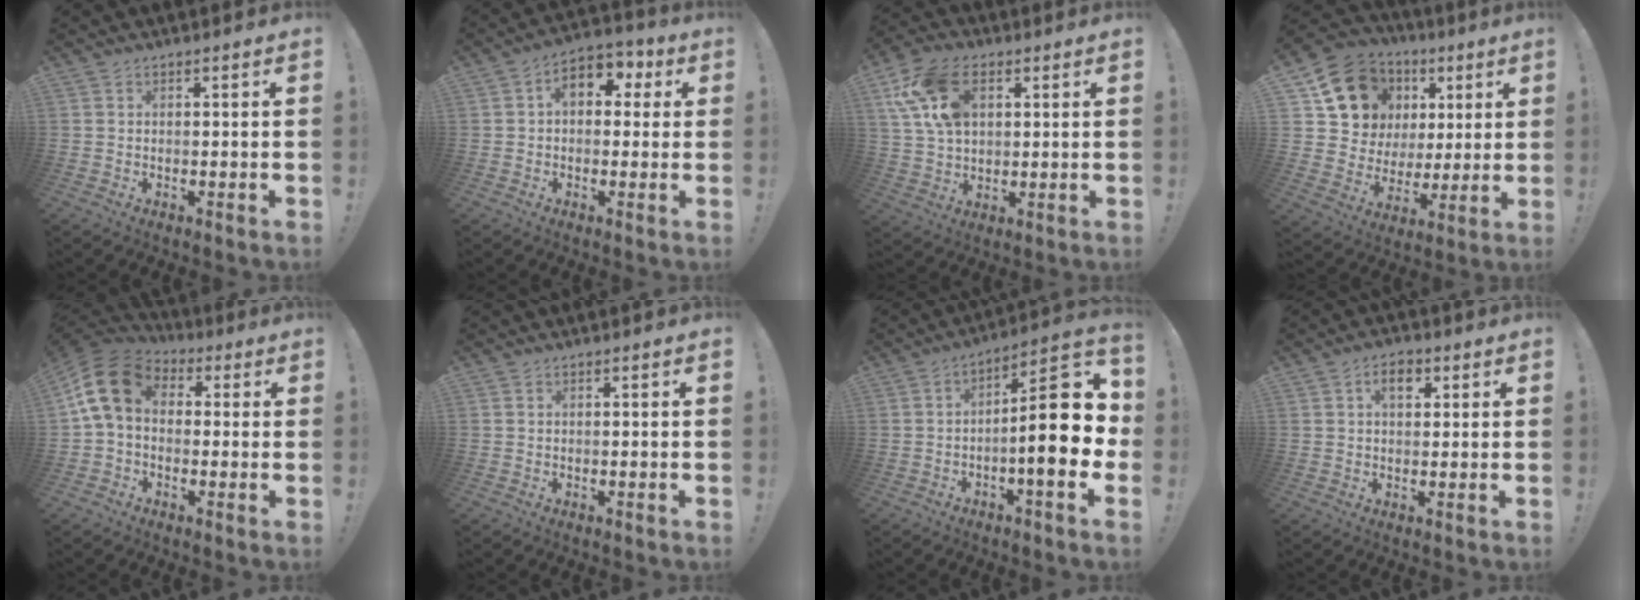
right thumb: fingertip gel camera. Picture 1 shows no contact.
{"total": 8.4, "force": [2.2, 6.0, 5.5], "torque": [-0.077, 0.001, 0.044]}
{"total": 15.8, "force": [5.8, 10.5, 10.2], "torque": [-0.188, -0.010, 0.111]}
{"total": 15.8, "force": [8.2, 12.2, 5.6], "torque": [-0.083, -0.046, 0.176]}
{"total": 13.6, "force": [2.6, 9.5, 9.4], "torque": [-0.165, 0.011, 0.050]}
{"total": 0.0}
{"total": 18.8, "force": [-1.3, 5.5, 17.9], "torque": [-0.248, 0.009, -0.022]}
{"total": 5.2, "force": [1.9, 3.2, 3.7], "torque": [-0.047, 0.001, 0.029]}